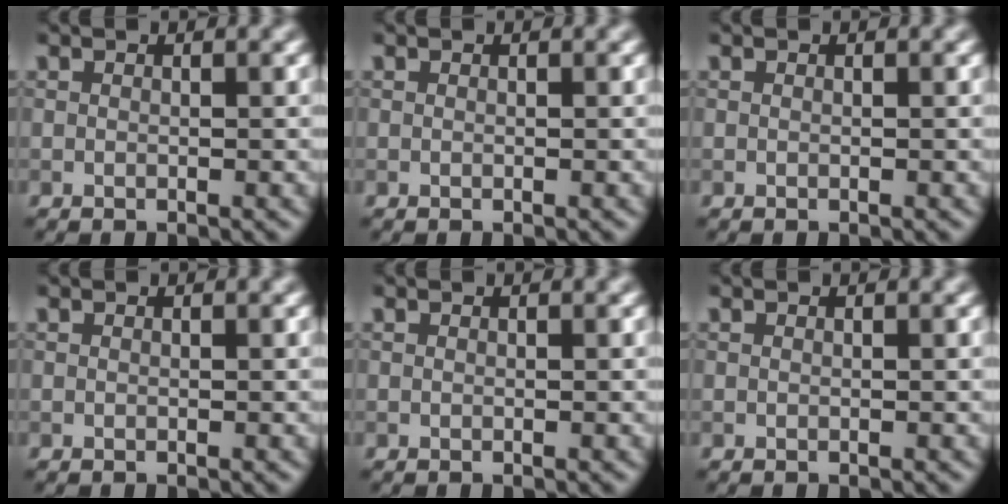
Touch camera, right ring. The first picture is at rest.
{"total": 0.0}
{"total": 0.0}
{"total": 0.0}
{"total": 0.0}
{"total": 0.0}